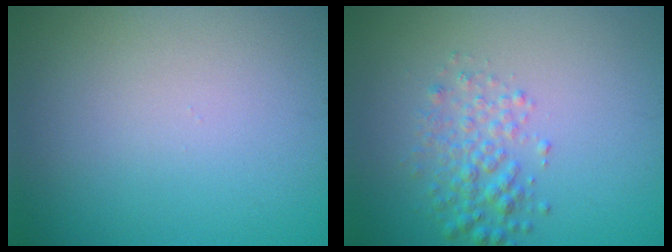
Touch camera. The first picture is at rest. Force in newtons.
{"total": 2.8, "press": 2.8, "slide": 0.0}